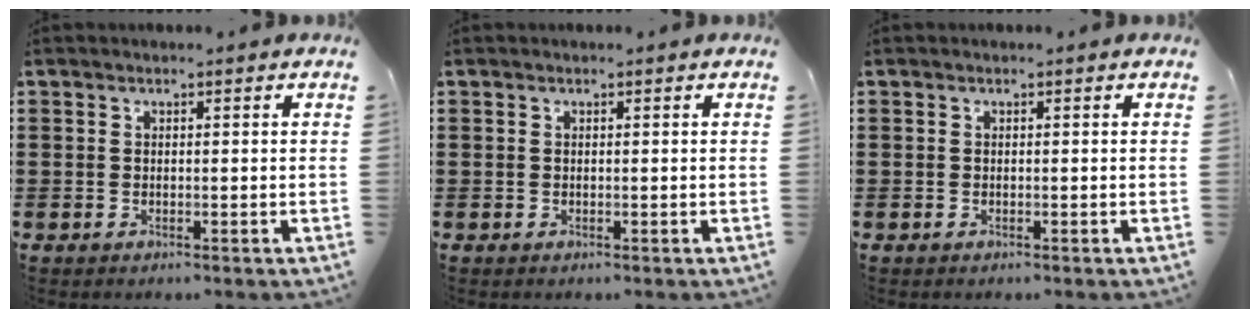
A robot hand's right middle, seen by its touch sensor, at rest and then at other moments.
{"total": 0.0}
{"total": 0.0}